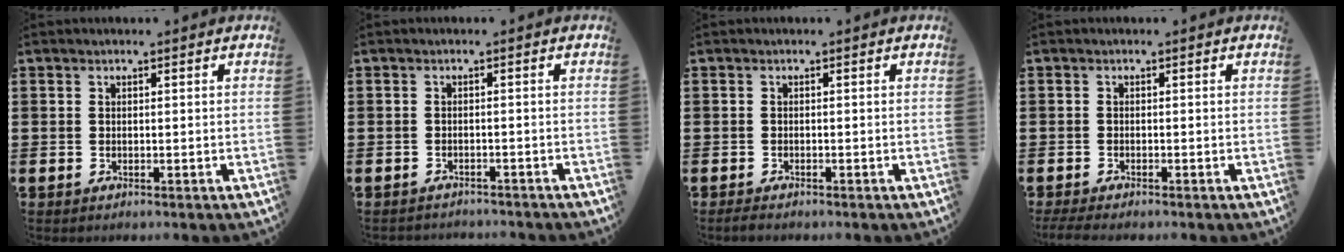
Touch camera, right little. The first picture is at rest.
{"total": 1.1, "force": [-1.1, 0.0, -0.1], "torque": [-0.002, 0.002, -0.023]}
{"total": 0.5, "force": [-0.3, 0.0, 0.4], "torque": [-0.006, -0.001, -0.007]}
{"total": 1.0, "force": [-0.8, 0.1, 0.7], "torque": [-0.012, -0.002, -0.015]}